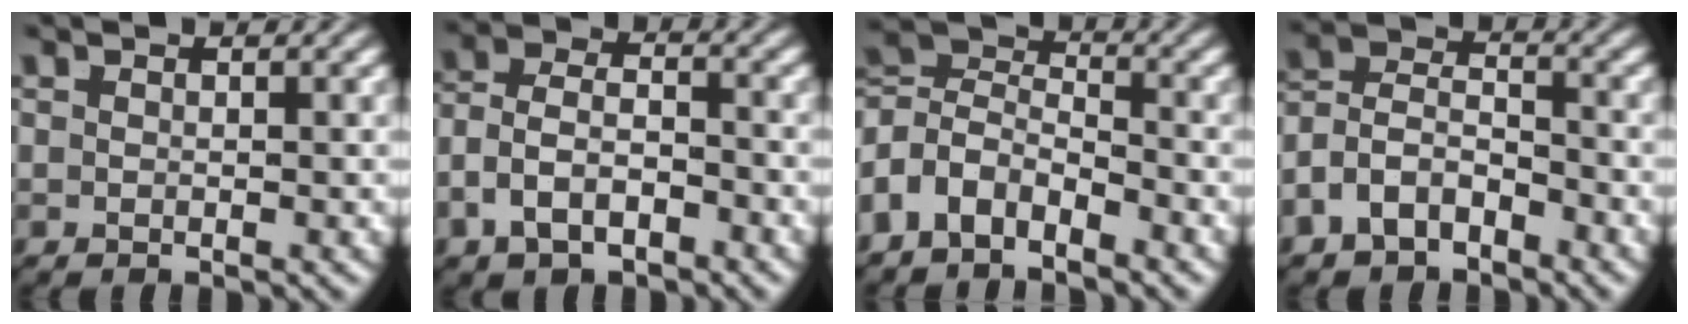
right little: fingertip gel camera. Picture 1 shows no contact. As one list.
[{"total": 6.0, "force": [-2.3, 4.3, 3.5], "torque": [-0.072, -0.022, -0.035]}, {"total": 7.3, "force": [-1.2, 6.5, 3.1], "torque": [-0.083, -0.020, -0.030]}, {"total": 7.6, "force": [-2.9, 6.2, 3.2], "torque": [-0.074, -0.027, -0.053]}]